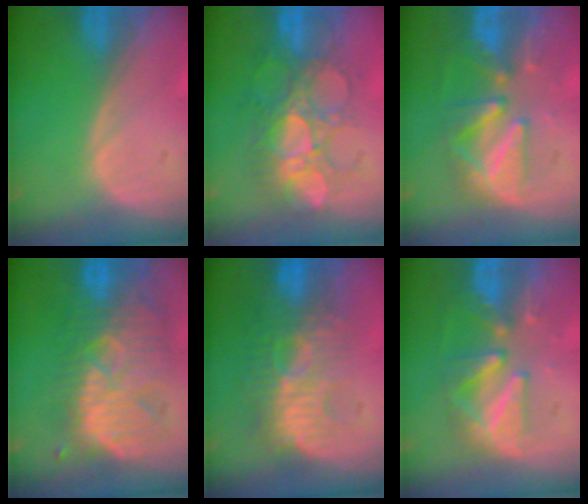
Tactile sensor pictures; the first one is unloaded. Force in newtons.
{"total": 8.7, "press": 8.6, "slide": 1.5}
{"total": 8.6, "press": 8.1, "slide": 2.7}
{"total": 11.5, "press": 10.9, "slide": 3.7}
{"total": 9.6, "press": 9.0, "slide": 3.4}
{"total": 8.5, "press": 8.0, "slide": 2.6}